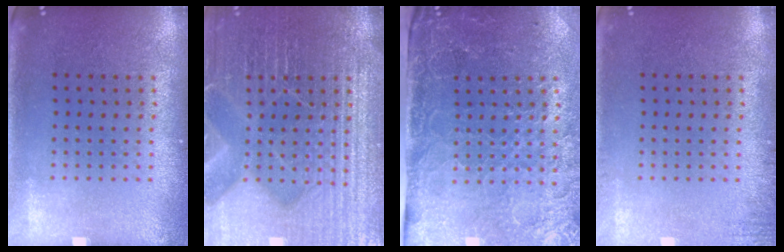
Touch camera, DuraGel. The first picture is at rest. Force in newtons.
{"total": 7.4, "press": 7.3, "slide": 0.9}
{"total": 4.6, "press": 3.7, "slide": 2.7}
{"total": 1.4, "press": 1.4, "slide": 0.2}